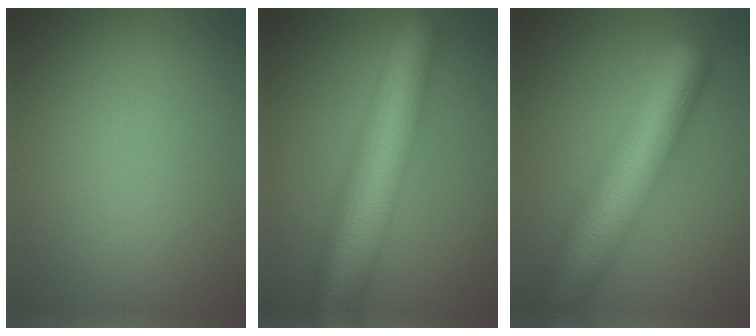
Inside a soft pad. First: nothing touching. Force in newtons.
{"total": 10.7, "press": 10.7, "slide": 0.3}
{"total": 10.6, "press": 10.6, "slide": 0.4}